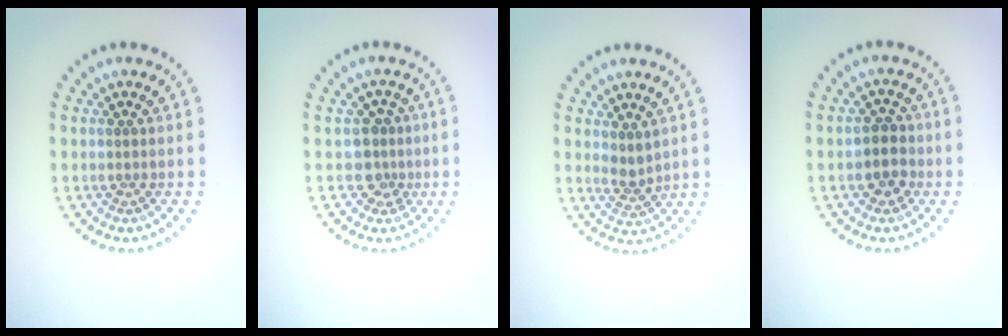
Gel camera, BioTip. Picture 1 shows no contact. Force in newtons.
{"total": 2.3, "press": 1.9, "slide": 1.3}
{"total": 1.8, "press": 1.4, "slide": 1.1}
{"total": 2.6, "press": 2.4, "slide": 1.0}